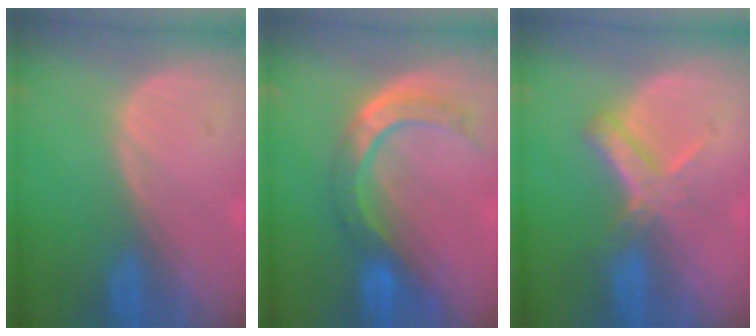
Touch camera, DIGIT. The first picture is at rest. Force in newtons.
{"total": 8.2, "press": 7.2, "slide": 3.9}
{"total": 5.8, "press": 5.3, "slide": 2.4}